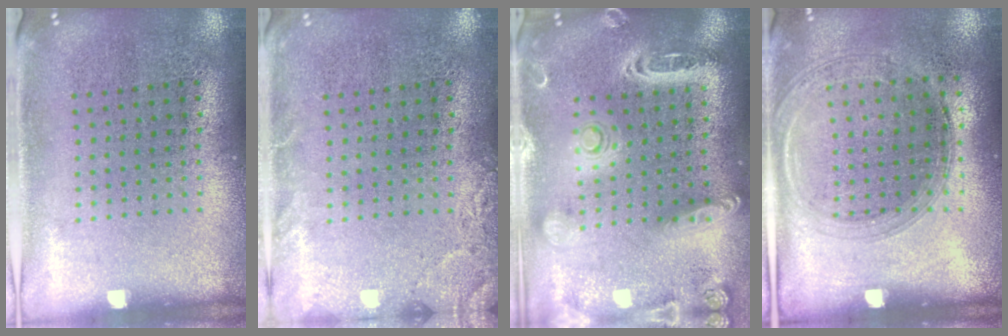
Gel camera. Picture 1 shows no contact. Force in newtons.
{"total": 2.0, "press": 2.0, "slide": 0.3}
{"total": 2.6, "press": 2.3, "slide": 1.2}
{"total": 1.4, "press": 1.3, "slide": 0.5}